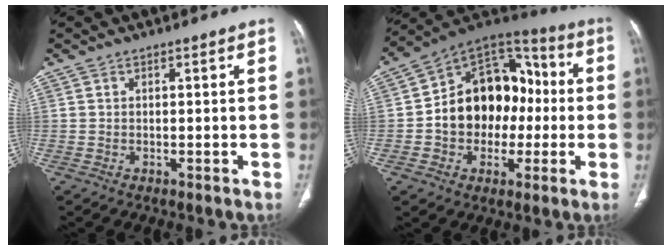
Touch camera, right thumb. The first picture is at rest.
{"total": 18.7, "force": [-1.3, 14.2, 12.1], "torque": [-0.135, 0.044, -0.023]}